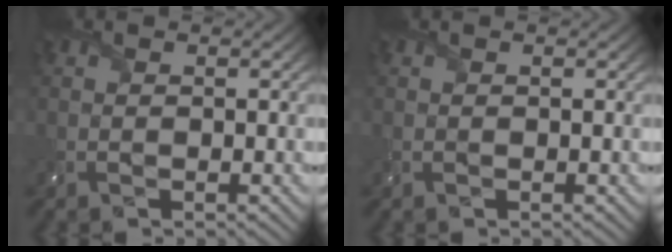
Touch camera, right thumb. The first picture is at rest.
{"total": 0.0}